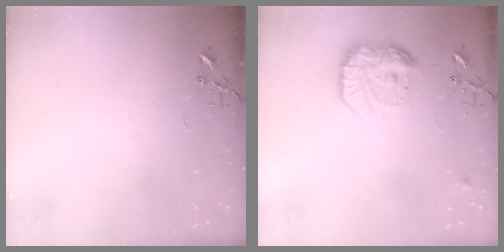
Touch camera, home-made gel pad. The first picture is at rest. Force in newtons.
{"total": 16.9, "press": 16.8, "slide": 1.4}